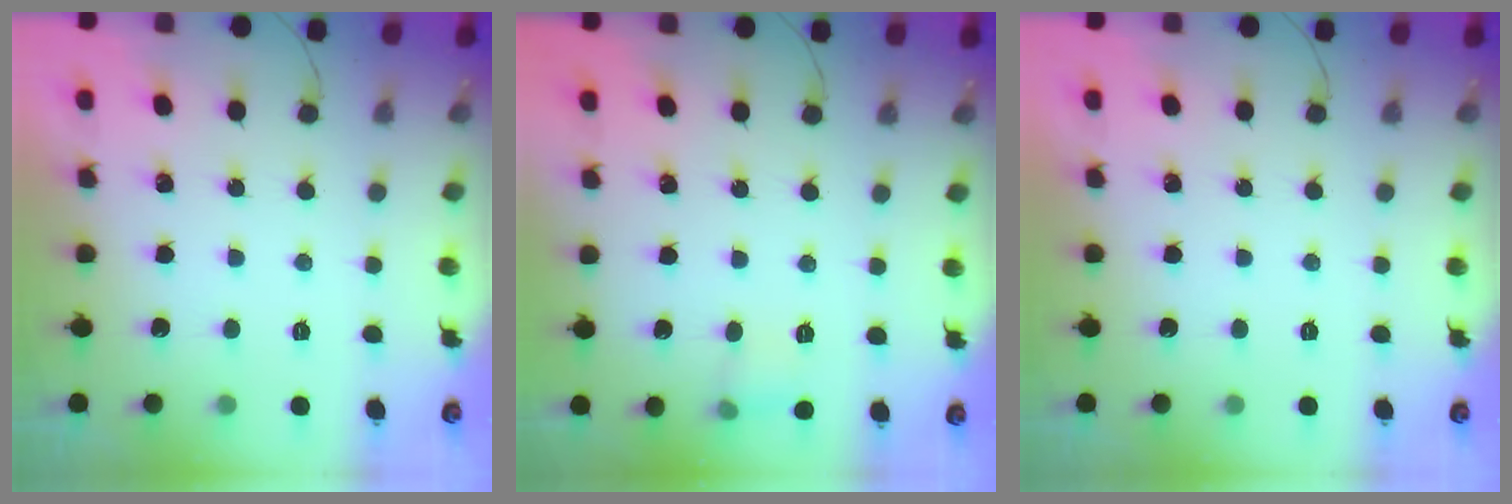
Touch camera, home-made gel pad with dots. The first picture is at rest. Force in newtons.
{"total": 5.4, "press": 5.1, "slide": 1.6}
{"total": 0.0}